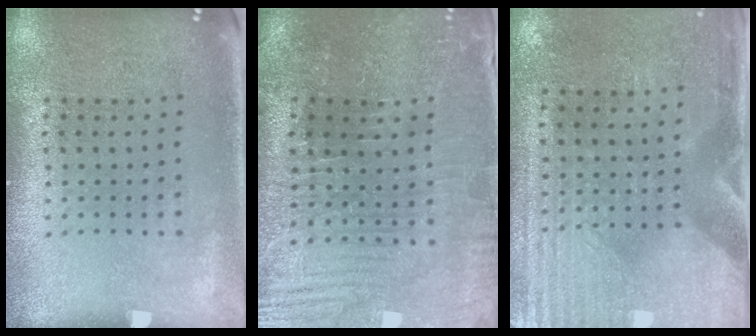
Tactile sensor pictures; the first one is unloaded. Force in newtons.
{"total": 1.8, "press": 1.8, "slide": 0.3}
{"total": 2.9, "press": 2.6, "slide": 1.5}